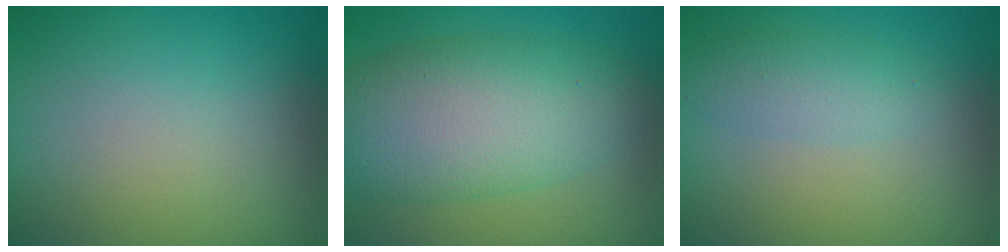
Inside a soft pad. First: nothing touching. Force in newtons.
{"total": 8.7, "press": 8.7, "slide": 0.1}
{"total": 2.1, "press": 2.0, "slide": 0.2}